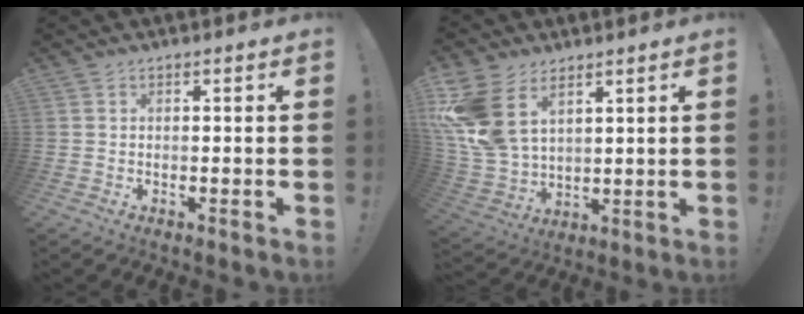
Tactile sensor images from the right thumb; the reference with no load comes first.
{"total": 14.8, "force": [6.6, 9.8, 8.9], "torque": [-0.198, -0.037, 0.128]}